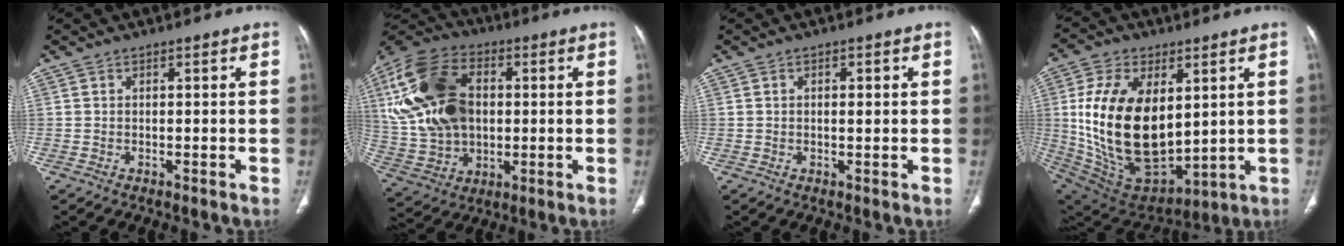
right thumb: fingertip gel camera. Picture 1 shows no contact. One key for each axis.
{"total": 22.9, "fx": 3.2, "fy": 15.6, "fz": 16.5, "tx": -0.333, "ty": 0.009, "tz": 0.065}
{"total": 1.7, "fx": 0.2, "fy": 0.7, "fz": 1.5, "tx": -0.021, "ty": 0.004, "tz": 0.003}
{"total": 24.2, "fx": 3.1, "fy": 13.8, "fz": 19.7, "tx": -0.360, "ty": -0.030, "tz": 0.080}